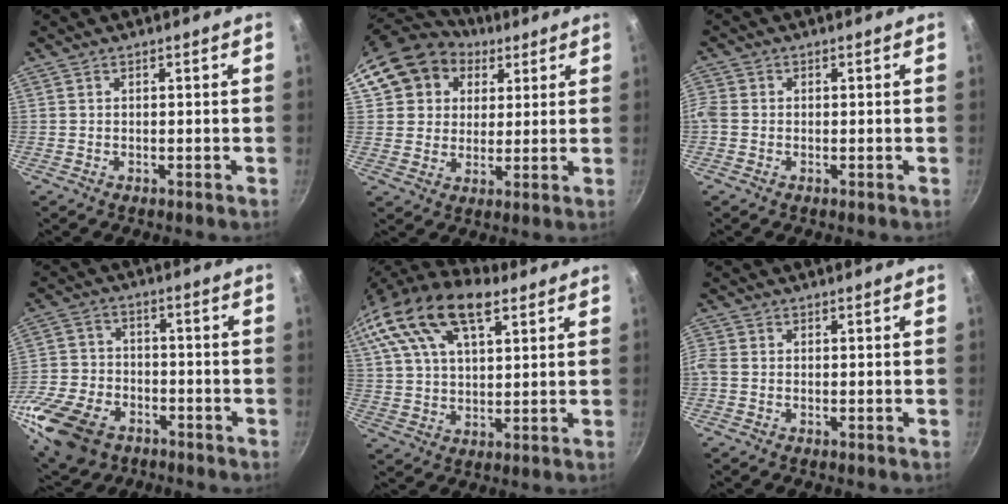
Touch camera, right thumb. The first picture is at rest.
{"total": 15.4, "force": [6.9, 12.5, 5.8], "torque": [-0.094, 0.015, 0.117]}
{"total": 3.2, "force": [-0.6, 2.8, 1.5], "torque": [-0.033, 0.004, -0.020]}
{"total": 17.8, "force": [-8.8, 11.8, 10.0], "torque": [-0.199, 0.030, -0.161]}
{"total": 23.8, "force": [12.6, 12.2, 16.1], "torque": [-0.325, 0.030, 0.221]}
{"total": 2.5, "force": [-0.5, 2.0, 1.3], "torque": [-0.032, 0.004, -0.019]}